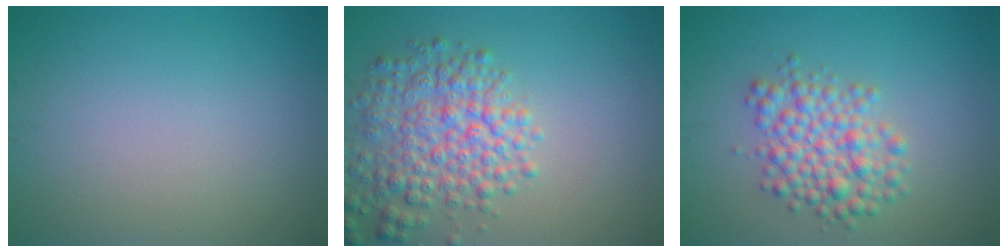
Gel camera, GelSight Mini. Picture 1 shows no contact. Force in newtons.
{"total": 5.8, "press": 5.8, "slide": 0.3}
{"total": 4.4, "press": 4.4, "slide": 0.1}